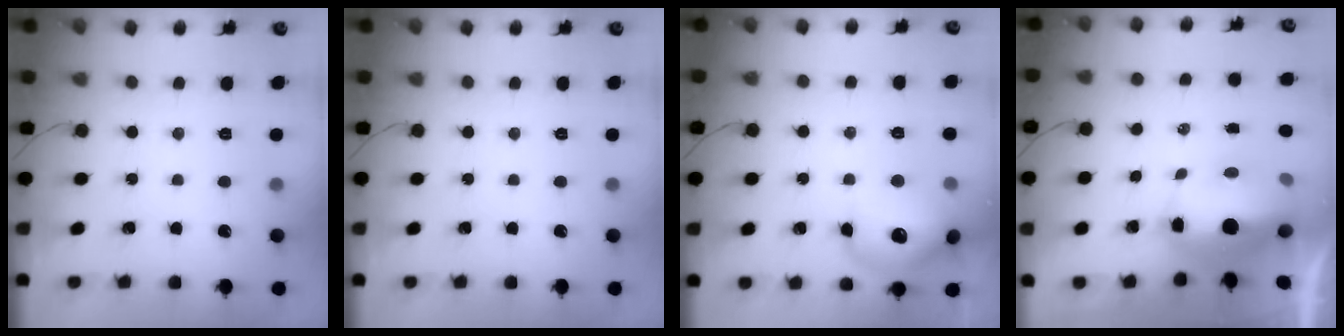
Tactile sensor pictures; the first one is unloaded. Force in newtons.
{"total": 0.0}
{"total": 15.7, "press": 15.6, "slide": 1.1}
{"total": 12.9, "press": 12.7, "slide": 2.4}